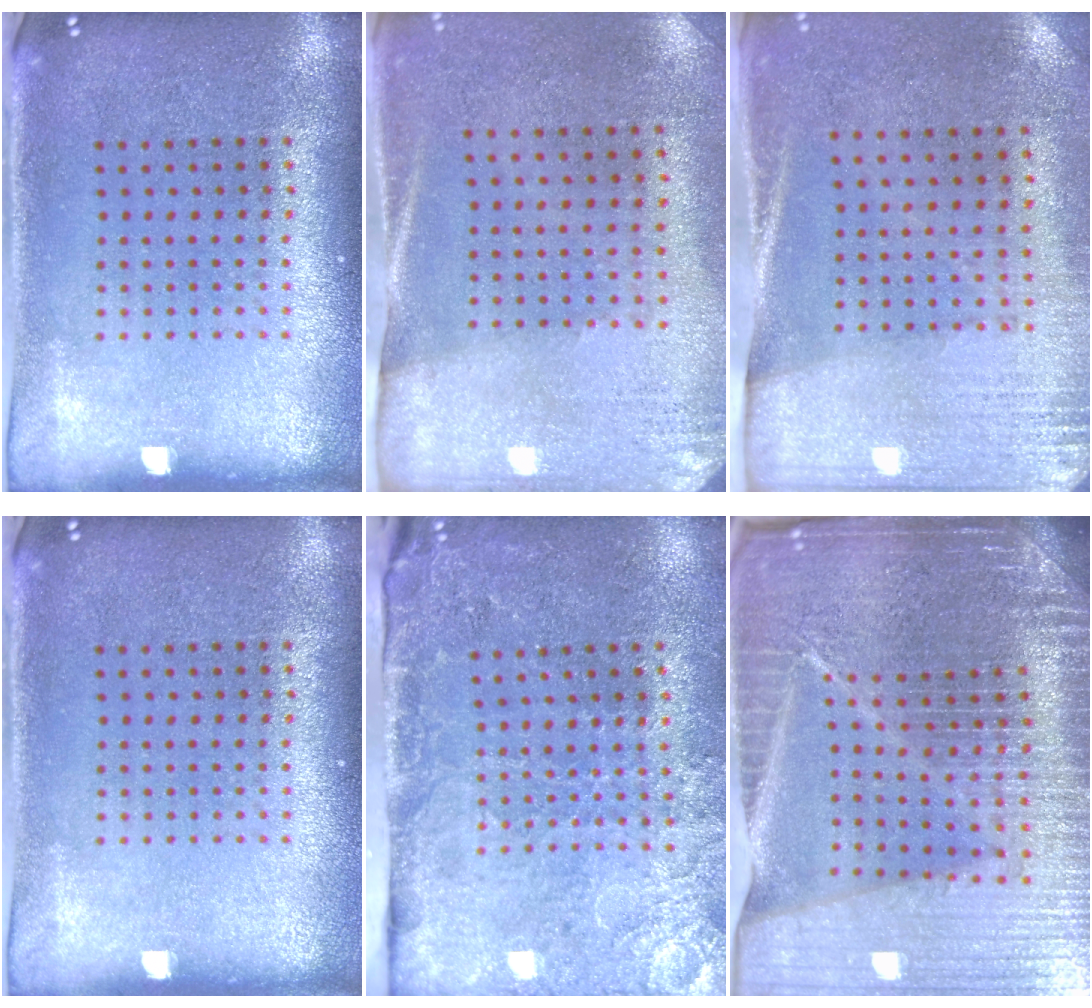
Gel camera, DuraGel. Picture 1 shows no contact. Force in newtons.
{"total": 2.6, "press": 2.3, "slide": 1.3}
{"total": 2.7, "press": 2.4, "slide": 1.4}
{"total": 0.0}
{"total": 3.2, "press": 3.2, "slide": 0.5}
{"total": 6.8, "press": 5.9, "slide": 3.5}